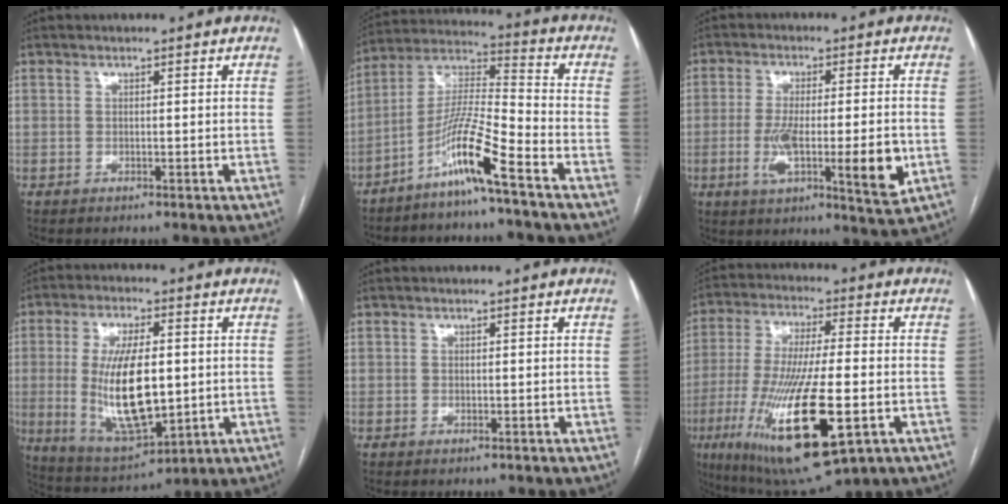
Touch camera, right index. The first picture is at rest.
{"total": 11.5, "force": [-7.1, -1.0, 9.0], "torque": [-0.183, -0.003, -0.139]}
{"total": 12.8, "force": [-2.9, 1.9, 12.4], "torque": [-0.206, -0.019, -0.045]}
{"total": 15.0, "force": [-0.2, 5.3, 14.0], "torque": [-0.275, -0.008, 0.010]}
{"total": 0.0}
{"total": 20.8, "force": [-6.5, 3.7, 19.4], "torque": [-0.390, -0.043, -0.103]}